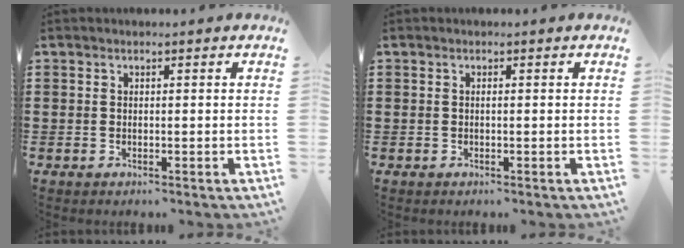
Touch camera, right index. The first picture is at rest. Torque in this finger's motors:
{"motor_torque": [2.14, 0.00, 0.00, -0.01]}